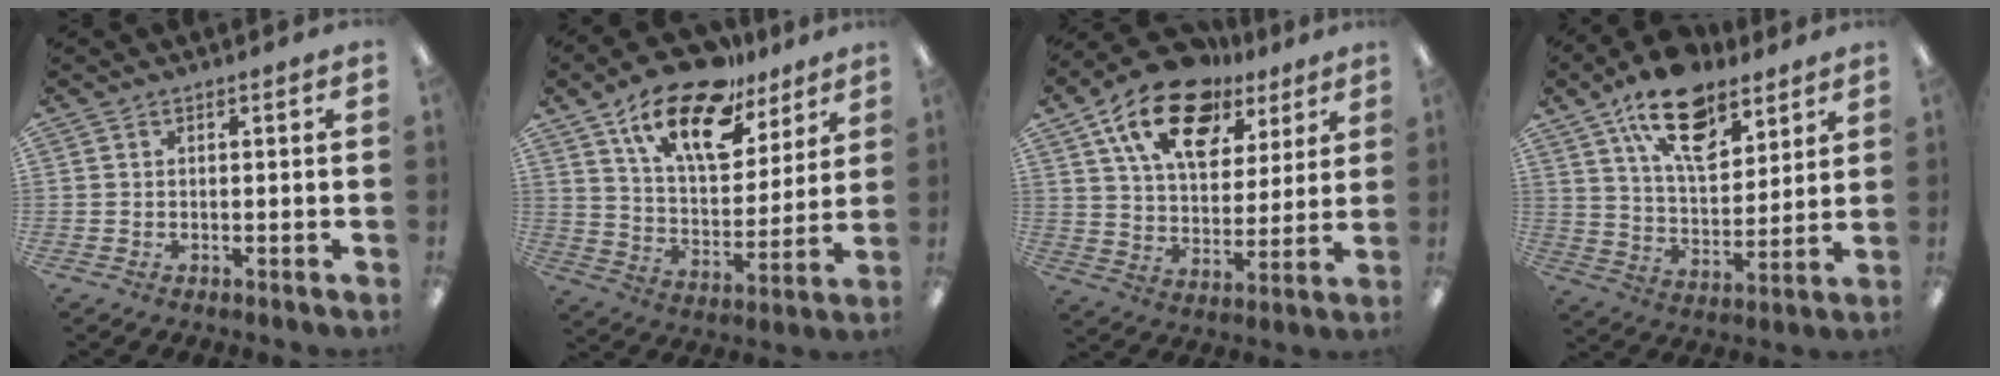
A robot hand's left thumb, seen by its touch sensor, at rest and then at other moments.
{"total": 19.5, "force": [12.7, 9.2, 11.6], "torque": [-0.194, -0.068, 0.219]}
{"total": 18.5, "force": [11.1, 10.5, 10.3], "torque": [-0.175, -0.049, 0.197]}
{"total": 18.0, "force": [11.5, 9.2, 10.3], "torque": [-0.164, -0.051, 0.202]}